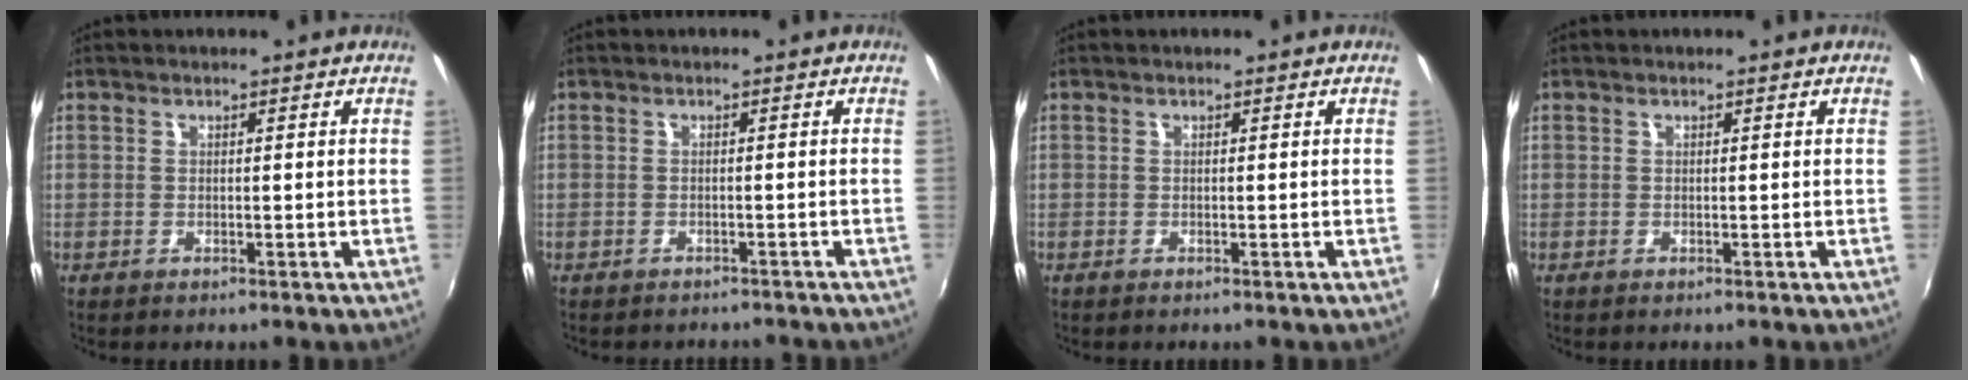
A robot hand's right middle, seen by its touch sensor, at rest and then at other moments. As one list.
[{"total": 4.5, "force": [-4.1, 1.2, 1.4], "torque": [-0.034, -0.013, -0.054]}, {"total": 0.0}, {"total": 0.0}]